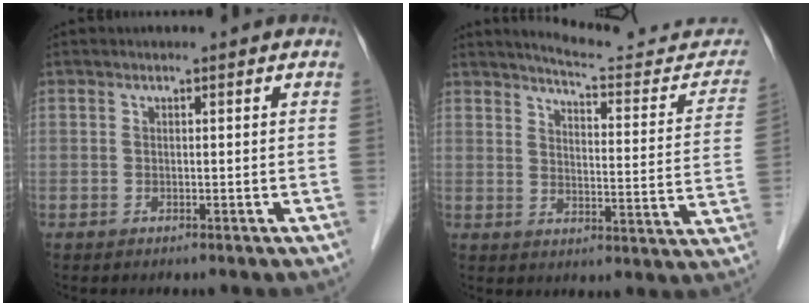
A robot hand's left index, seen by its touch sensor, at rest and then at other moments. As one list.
[{"total": 16.1, "force": [15.4, 2.1, 4.3], "torque": [-0.039, -0.052, 0.182]}]